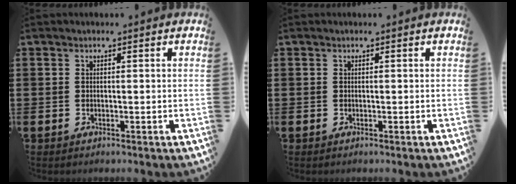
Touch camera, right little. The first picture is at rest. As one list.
[{"total": 0.0}]